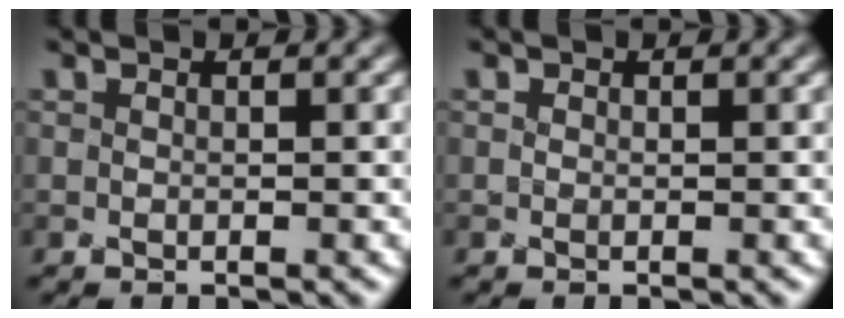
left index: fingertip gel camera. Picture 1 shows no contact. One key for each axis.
{"total": 0.0}